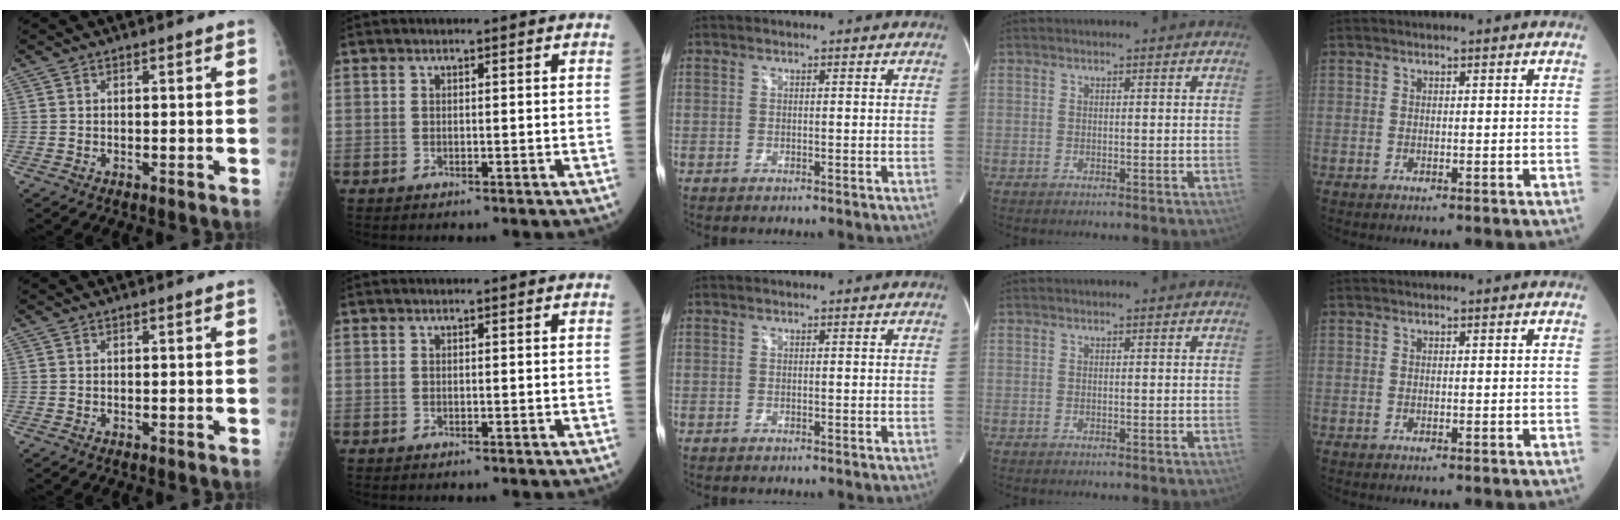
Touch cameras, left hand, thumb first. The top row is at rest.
{}